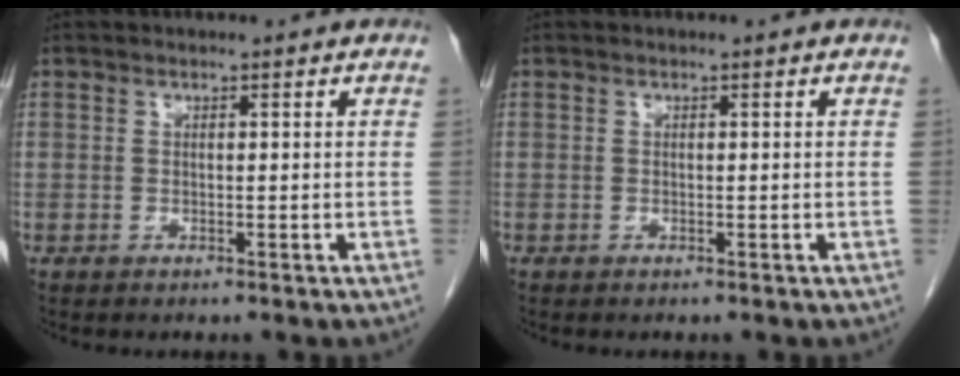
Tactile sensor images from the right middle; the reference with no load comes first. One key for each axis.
{"total": 0.0}